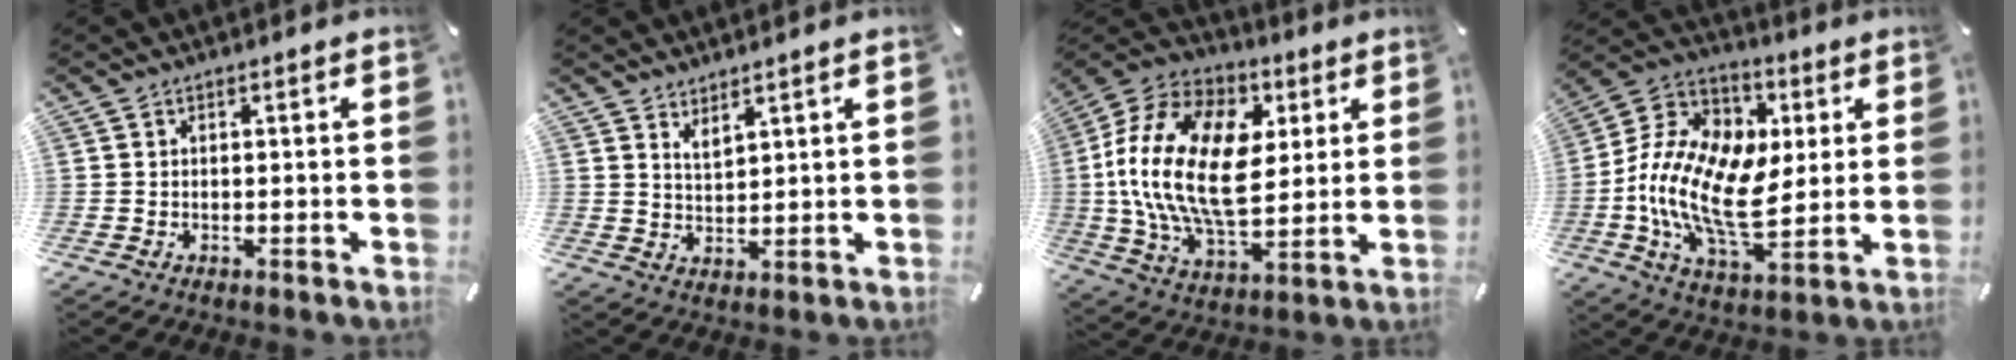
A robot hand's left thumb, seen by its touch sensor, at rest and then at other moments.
{"total": 3.0, "force": [3.0, 0.6, 0.4], "torque": [-0.012, -0.016, 0.057]}
{"total": 23.6, "force": [2.9, 15.4, 17.7], "torque": [-0.370, 0.000, 0.051]}
{"total": 17.8, "force": [-1.4, 11.6, 13.4], "torque": [-0.301, -0.004, -0.025]}